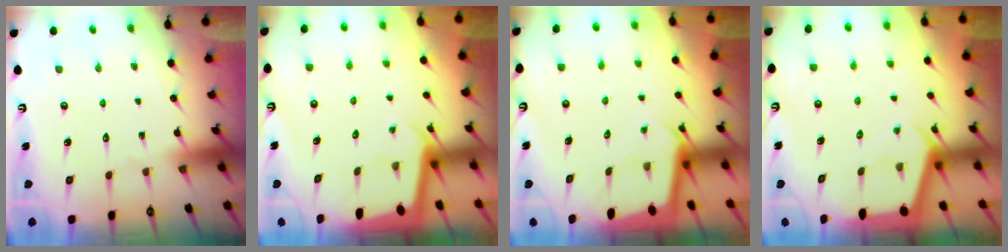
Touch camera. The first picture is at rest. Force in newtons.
{"total": 1.8, "press": 1.8, "slide": 0.1}
{"total": 2.1, "press": 2.1, "slide": 0.1}
{"total": 2.4, "press": 2.4, "slide": 0.3}